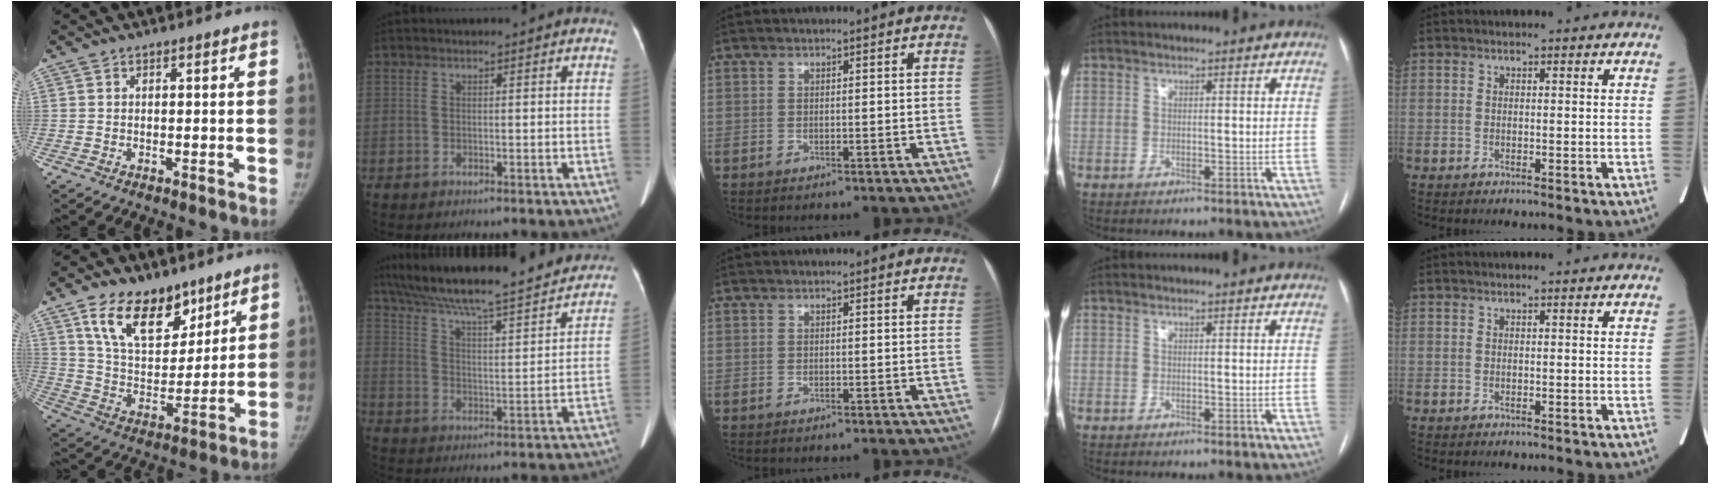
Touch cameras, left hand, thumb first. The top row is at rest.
{"thumb": {"total": 16.4, "force": [10.4, 9.2, 8.8], "torque": [-0.097, -0.060, 0.189]}, "index": {"total": 24.9, "force": [21.9, 2.7, 11.6], "torque": [-0.201, -0.001, 0.314]}}